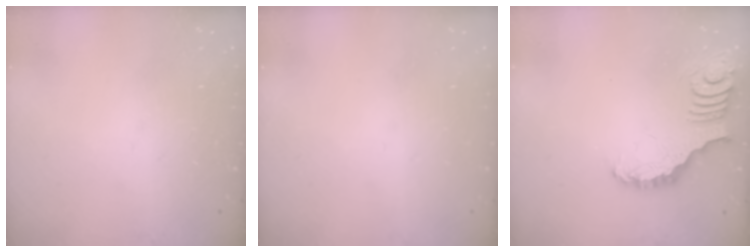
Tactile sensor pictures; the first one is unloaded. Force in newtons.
{"total": 0.0}
{"total": 3.8, "press": 3.7, "slide": 0.6}